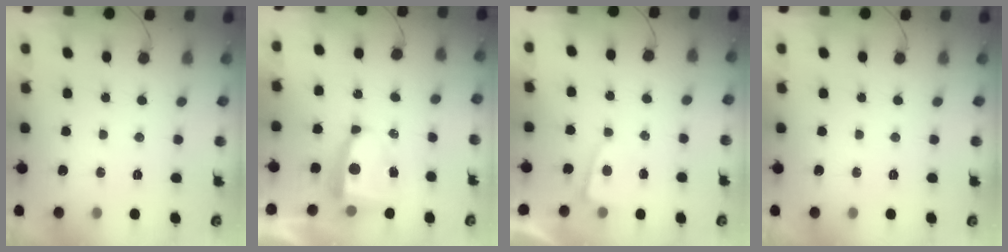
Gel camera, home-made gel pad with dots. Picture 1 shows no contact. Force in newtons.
{"total": 6.9, "press": 6.8, "slide": 0.7}
{"total": 2.0, "press": 2.0, "slide": 0.3}
{"total": 0.0}